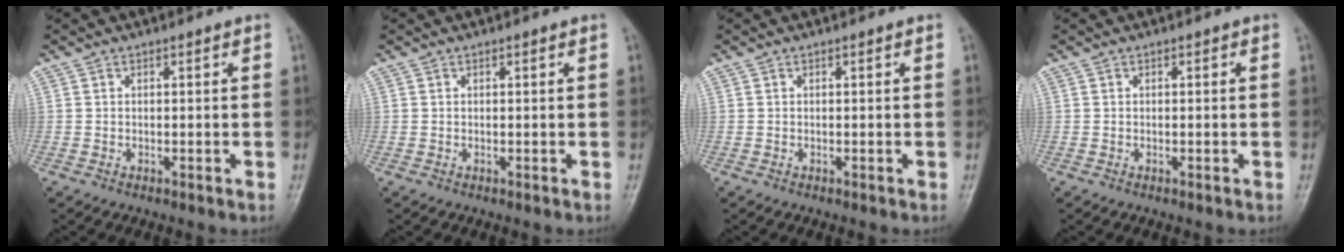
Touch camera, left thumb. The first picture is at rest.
{"total": 0.0}
{"total": 0.0}
{"total": 0.0}